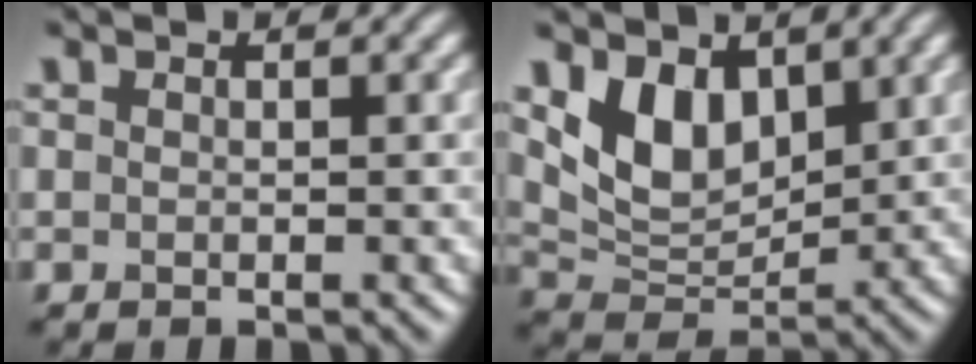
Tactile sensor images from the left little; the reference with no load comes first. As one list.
[{"total": 5.1, "force": [2.5, 3.2, 3.0], "torque": [-0.063, -0.017, 0.046]}]